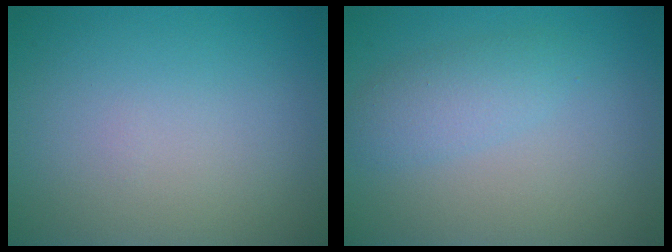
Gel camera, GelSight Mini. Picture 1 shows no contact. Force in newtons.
{"total": 2.4, "press": 2.4, "slide": 0.1}